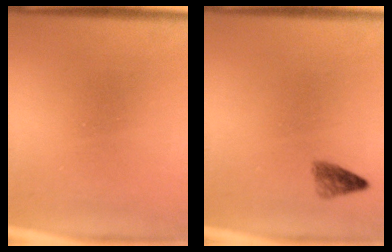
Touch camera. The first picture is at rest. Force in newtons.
{"total": 1.7}